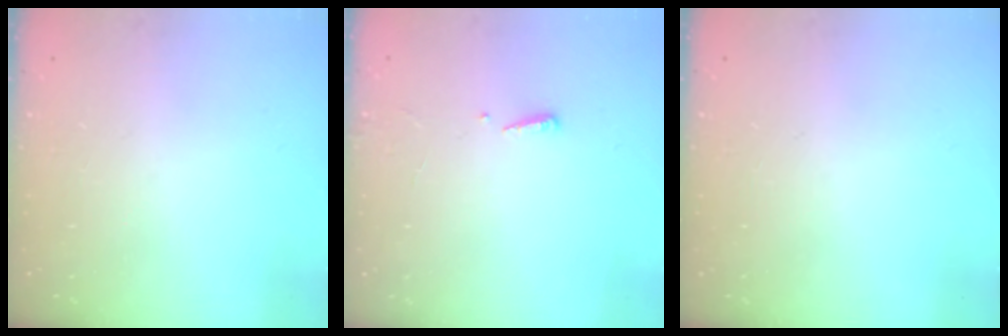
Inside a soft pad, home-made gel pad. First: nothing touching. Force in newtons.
{"total": 2.4, "press": 2.4, "slide": 0.2}
{"total": 0.0}